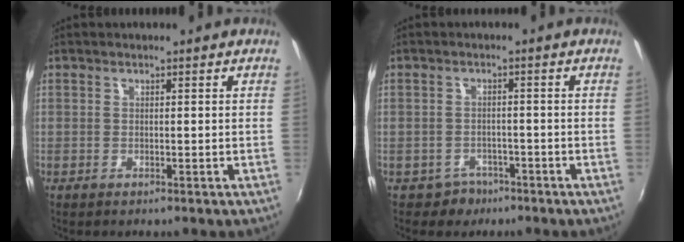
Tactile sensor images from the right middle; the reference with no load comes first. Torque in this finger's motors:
{"motor_torque": [-0.09, 0.05, -0.03, -0.01]}